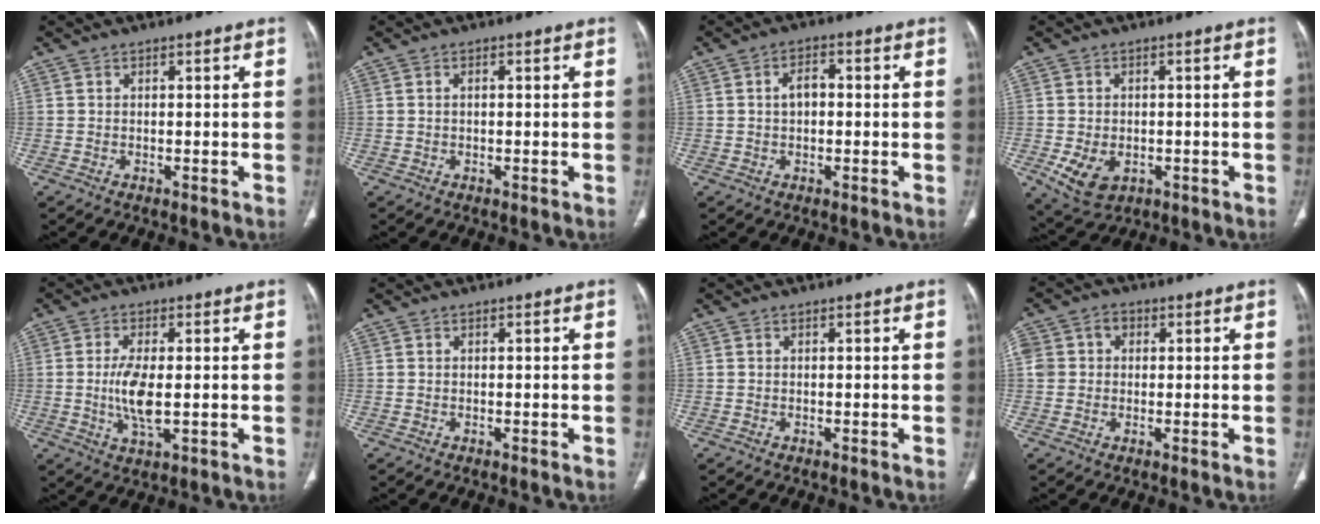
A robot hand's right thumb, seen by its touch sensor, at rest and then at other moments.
{"total": 0.7, "force": [0.1, 0.4, 0.6], "torque": [-0.016, 0.003, 0.001]}
{"total": 3.6, "force": [0.2, 2.3, 2.8], "torque": [-0.046, 0.013, 0.000]}
{"total": 7.0, "force": [-1.9, 4.9, 4.6], "torque": [-0.078, -0.001, -0.019]}
{"total": 6.9, "force": [-0.3, 2.5, 6.4], "torque": [-0.136, -0.013, -0.003]}
{"total": 0.0}
{"total": 0.0}
{"total": 6.2, "force": [1.1, 5.3, 3.0], "torque": [-0.051, 0.020, 0.022]}